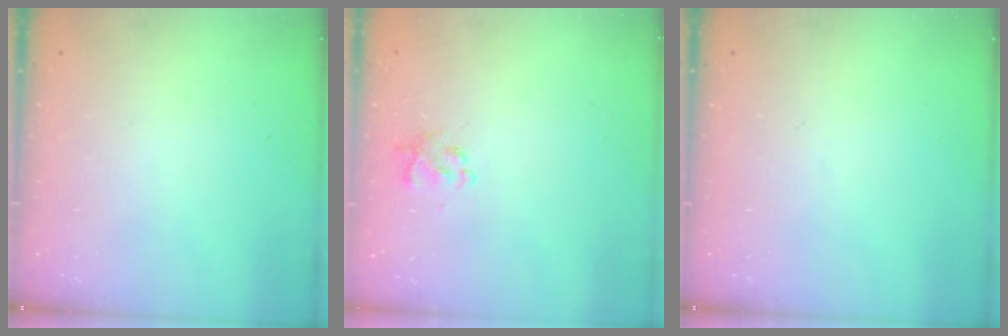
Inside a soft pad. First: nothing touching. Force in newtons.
{"total": 1.2, "press": 1.0, "slide": 0.6}
{"total": 0.0}